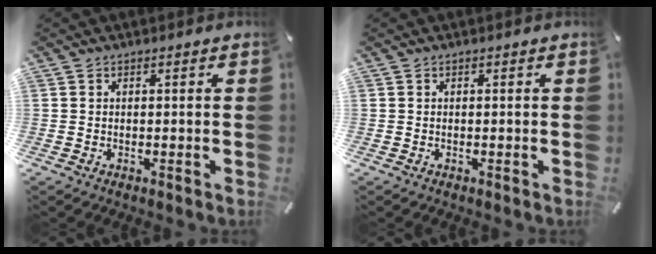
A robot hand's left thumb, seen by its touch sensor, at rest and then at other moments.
{"total": 0.0}